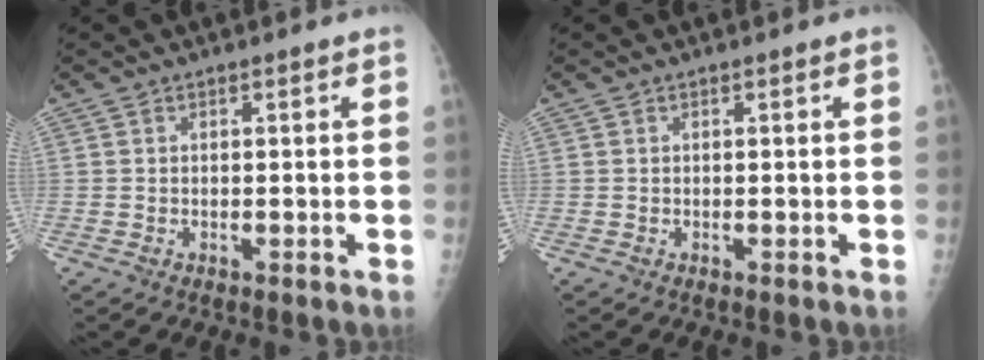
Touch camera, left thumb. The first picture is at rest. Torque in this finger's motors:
{"motor_torque": [0.00, 0.00, -0.04, 0.04, 0.00]}